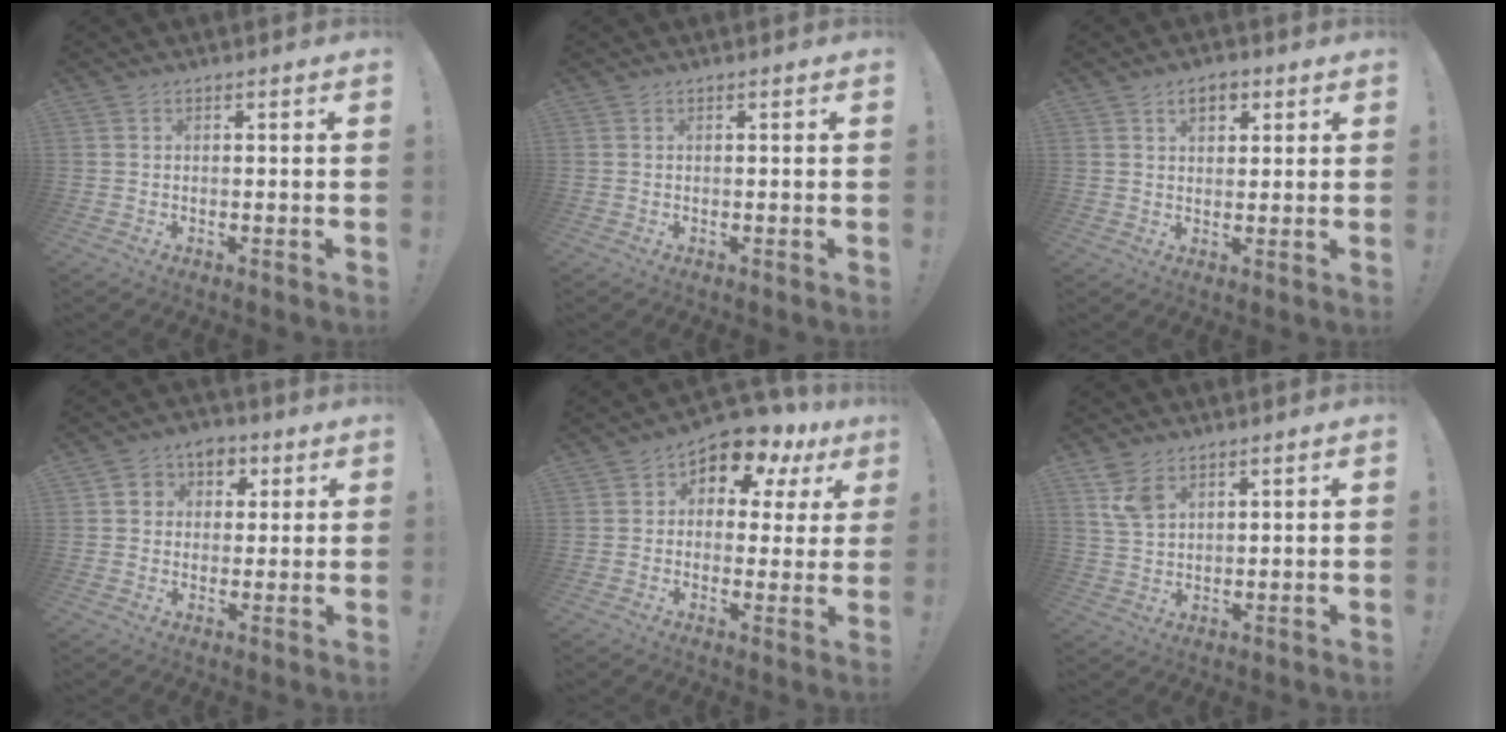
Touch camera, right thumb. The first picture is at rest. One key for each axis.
{"total": 0.0}
{"total": 5.1, "fx": 2.3, "fy": 3.3, "fz": 3.1, "tx": -0.044, "ty": 0.004, "tz": 0.039}
{"total": 6.3, "fx": 1.0, "fy": 6.0, "fz": 1.7, "tx": -0.021, "ty": 0.004, "tz": 0.020}
{"total": 8.1, "fx": 5.1, "fy": 5.0, "fz": 3.8, "tx": -0.058, "ty": -0.046, "tz": 0.092}
{"total": 6.3, "fx": 3.8, "fy": 3.5, "fz": 3.6, "tx": -0.068, "ty": -0.013, "tz": 0.075}